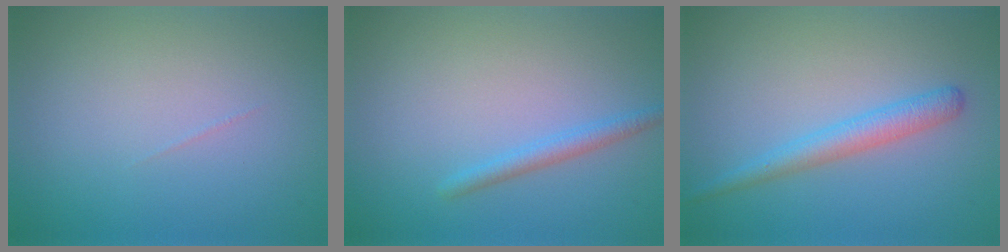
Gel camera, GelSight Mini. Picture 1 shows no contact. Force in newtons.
{"total": 1.6, "press": 1.6, "slide": 0.1}
{"total": 2.7, "press": 2.6, "slide": 0.1}